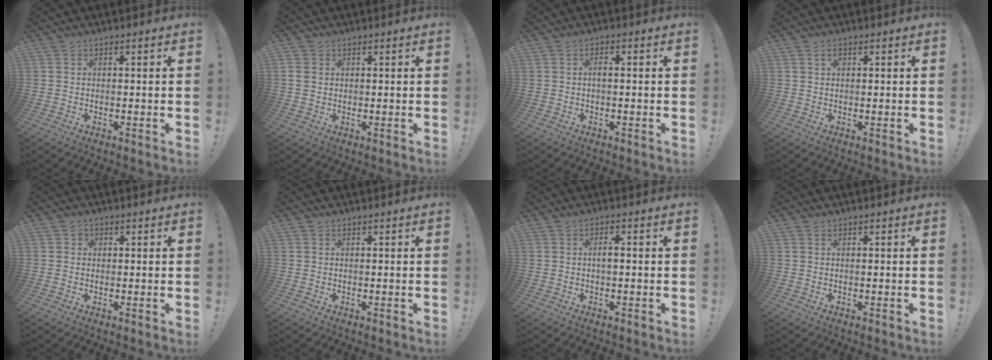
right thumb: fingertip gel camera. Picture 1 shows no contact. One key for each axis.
{"total": 2.3, "fx": 0.7, "fy": 1.8, "fz": 1.1, "tx": -0.022, "ty": 0.005, "tz": 0.013}
{"total": 1.9, "fx": -0.3, "fy": 0.6, "fz": 1.8, "tx": -0.038, "ty": 0.008, "tz": -0.007}
{"total": 1.4, "fx": 0.7, "fy": 0.9, "fz": 0.8, "tx": -0.008, "ty": 0.000, "tz": 0.010}
{"total": 1.4, "fx": 0.2, "fy": 1.3, "fz": 0.4, "tx": -0.007, "ty": 0.004, "tz": 0.003}
{"total": 0.0}
{"total": 2.2, "fx": -0.3, "fy": 0.7, "fz": 2.0, "tx": -0.043, "ty": 0.009, "tz": -0.007}
{"total": 0.0}